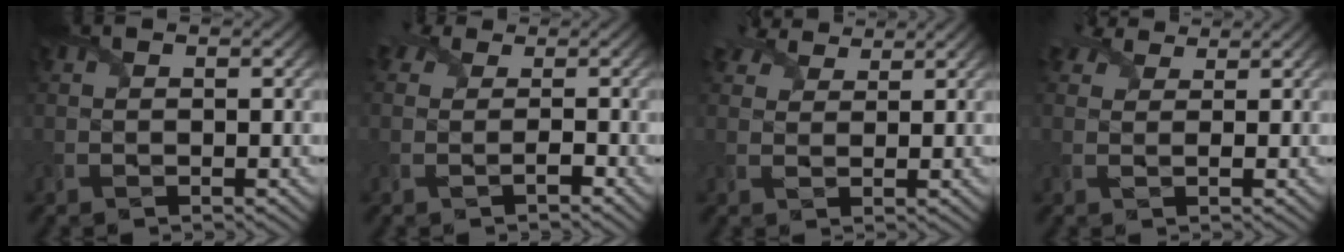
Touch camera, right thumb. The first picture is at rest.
{"total": 2.7, "force": [-0.2, 2.1, 1.6], "torque": [-0.024, 0.001, -0.013]}
{"total": 4.0, "force": [3.3, 1.8, 1.4], "torque": [-0.035, 0.011, 0.060]}
{"total": 3.2, "force": [2.3, 1.7, 1.5], "torque": [-0.033, 0.008, 0.034]}